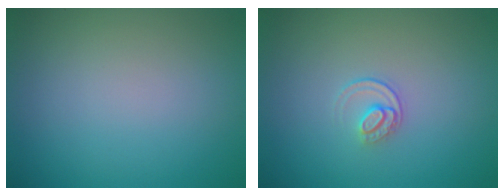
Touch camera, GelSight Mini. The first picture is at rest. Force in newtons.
{"total": 1.4, "press": 0.9, "slide": 1.0}